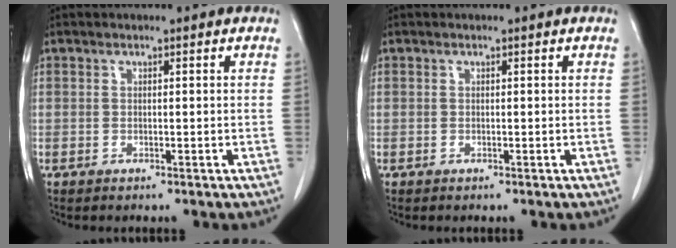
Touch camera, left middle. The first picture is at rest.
{"total": 0.0}